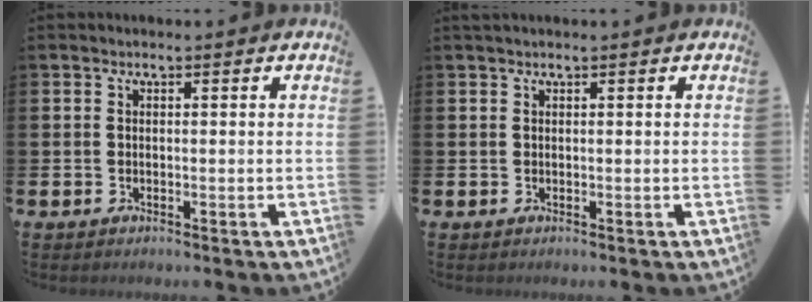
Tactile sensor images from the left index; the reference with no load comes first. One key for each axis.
{"total": 0.5, "fx": 0.5, "fy": 0.0, "fz": 0.2, "tx": 0.002, "ty": -0.001, "tz": 0.007}